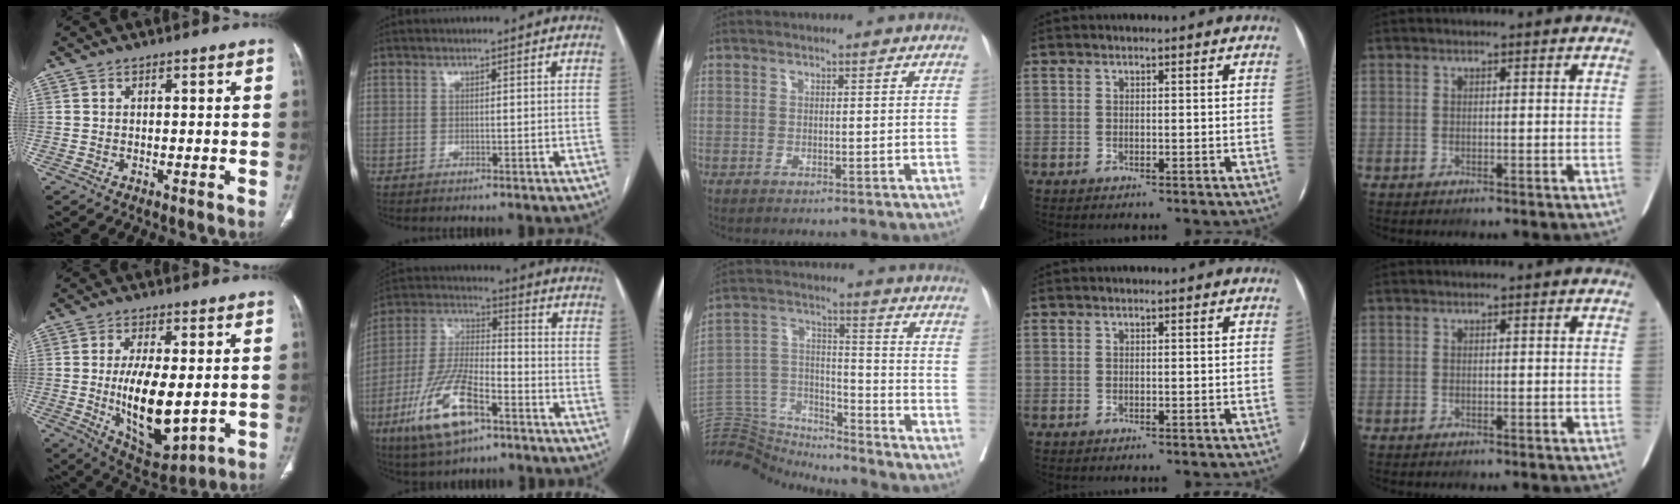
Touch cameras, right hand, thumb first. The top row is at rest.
{"thumb": {"total": 14.3, "force": [-1.1, 6.3, 12.8], "torque": [-0.205, -0.022, -0.001]}, "index": {"total": 15.1, "force": [-7.7, 5.0, 12.0], "torque": [-0.258, -0.004, -0.137]}, "middle": {"total": 14.5, "force": [-14.2, 2.5, 1.5], "torque": [-0.038, 0.057, -0.248]}}